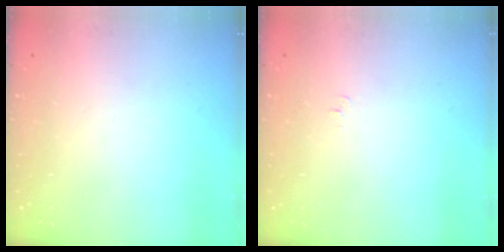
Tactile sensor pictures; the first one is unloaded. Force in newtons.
{"total": 4.3, "press": 4.2, "slide": 0.6}